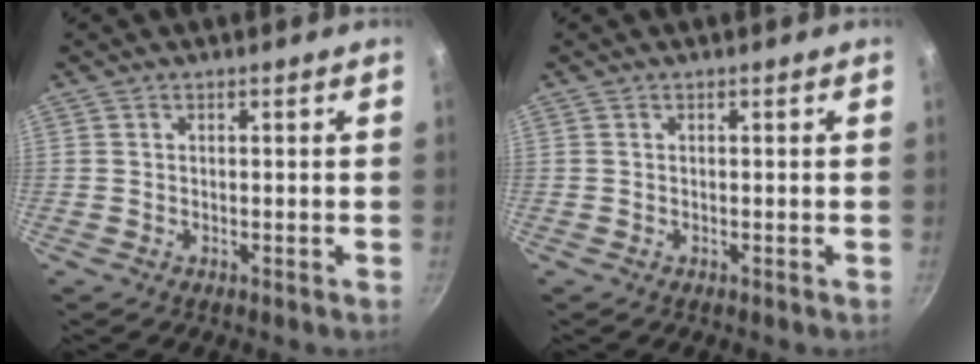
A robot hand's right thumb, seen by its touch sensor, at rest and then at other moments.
{"total": 0.0}